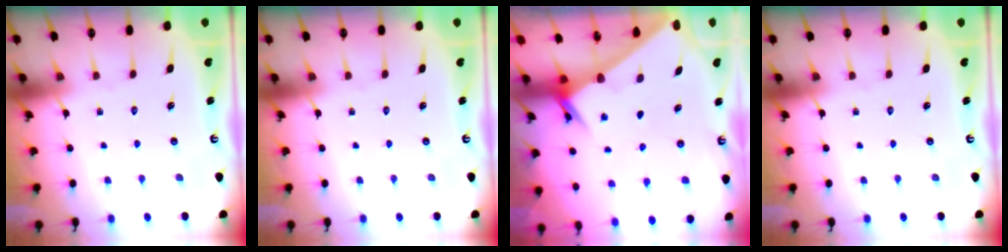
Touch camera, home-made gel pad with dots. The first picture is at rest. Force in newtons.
{"total": 0.0}
{"total": 2.5, "press": 2.5, "slide": 0.2}
{"total": 0.0}